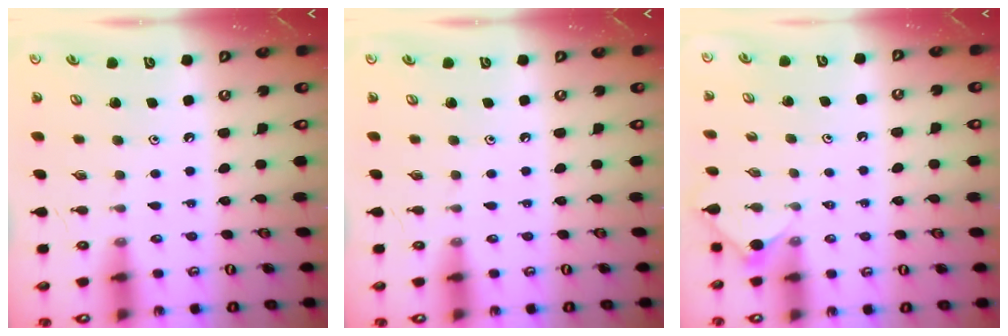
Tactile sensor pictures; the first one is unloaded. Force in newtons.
{"total": 0.0}
{"total": 2.9, "press": 2.8, "slide": 0.5}